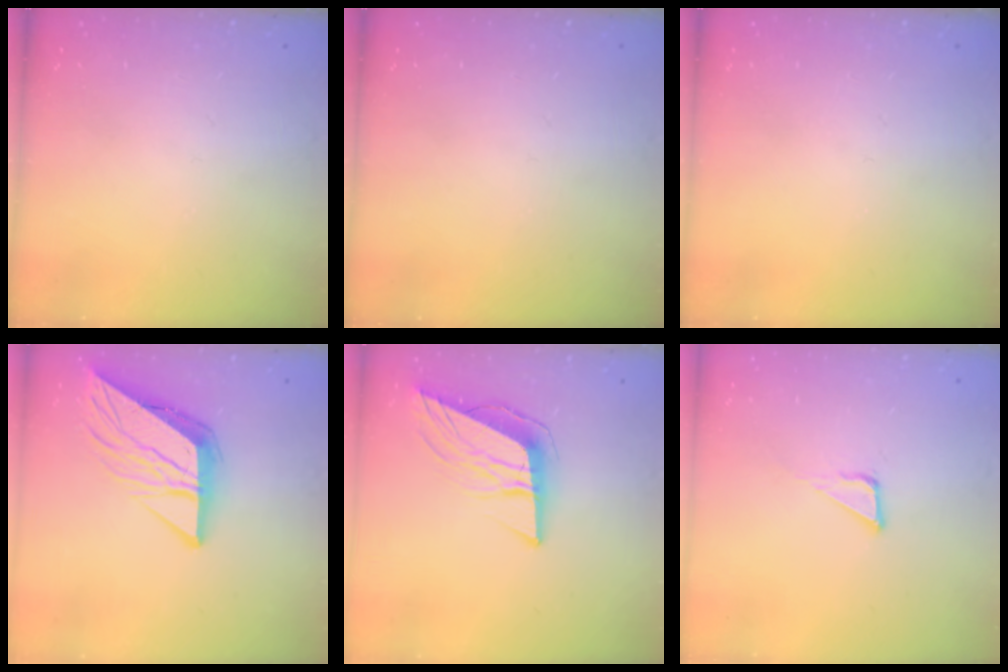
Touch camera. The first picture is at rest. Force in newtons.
{"total": 0.0}
{"total": 0.0}
{"total": 12.2, "press": 12.2, "slide": 1.4}
{"total": 11.4, "press": 10.8, "slide": 3.6}
{"total": 3.8, "press": 3.8, "slide": 0.2}